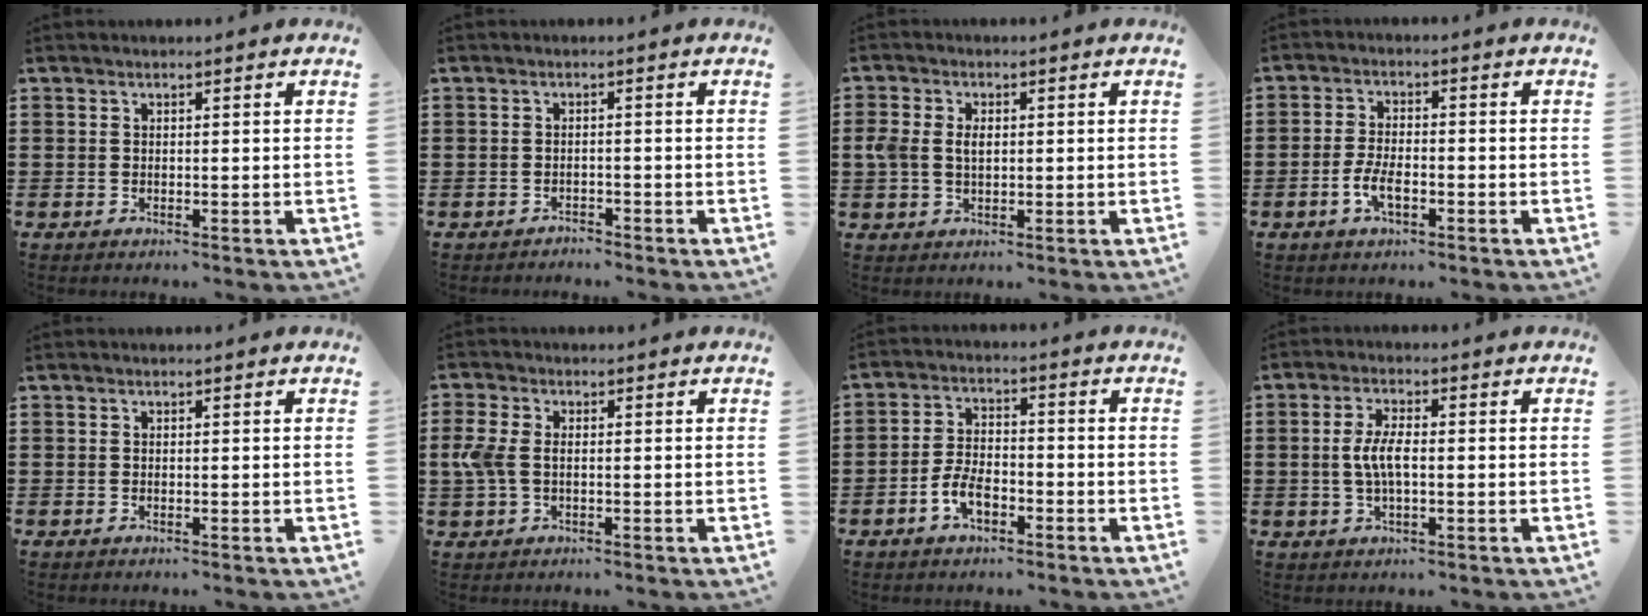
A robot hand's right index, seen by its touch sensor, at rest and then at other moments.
{"total": 1.3, "force": [-1.2, 0.1, -0.2], "torque": [0.000, 0.004, -0.029]}
{"total": 3.4, "force": [0.3, 2.4, 2.5], "torque": [-0.067, 0.004, -0.002]}
{"total": 4.2, "force": [-1.7, 1.9, 3.3], "torque": [-0.079, -0.001, -0.036]}
{"total": 0.0}
{"total": 4.3, "force": [-0.2, 2.6, 3.4], "torque": [-0.098, -0.003, -0.013]}
{"total": 5.0, "force": [-2.3, 2.6, 3.5], "torque": [-0.088, 0.000, -0.050]}
{"total": 4.6, "force": [-0.2, 1.7, 4.3], "torque": [-0.094, 0.000, -0.010]}